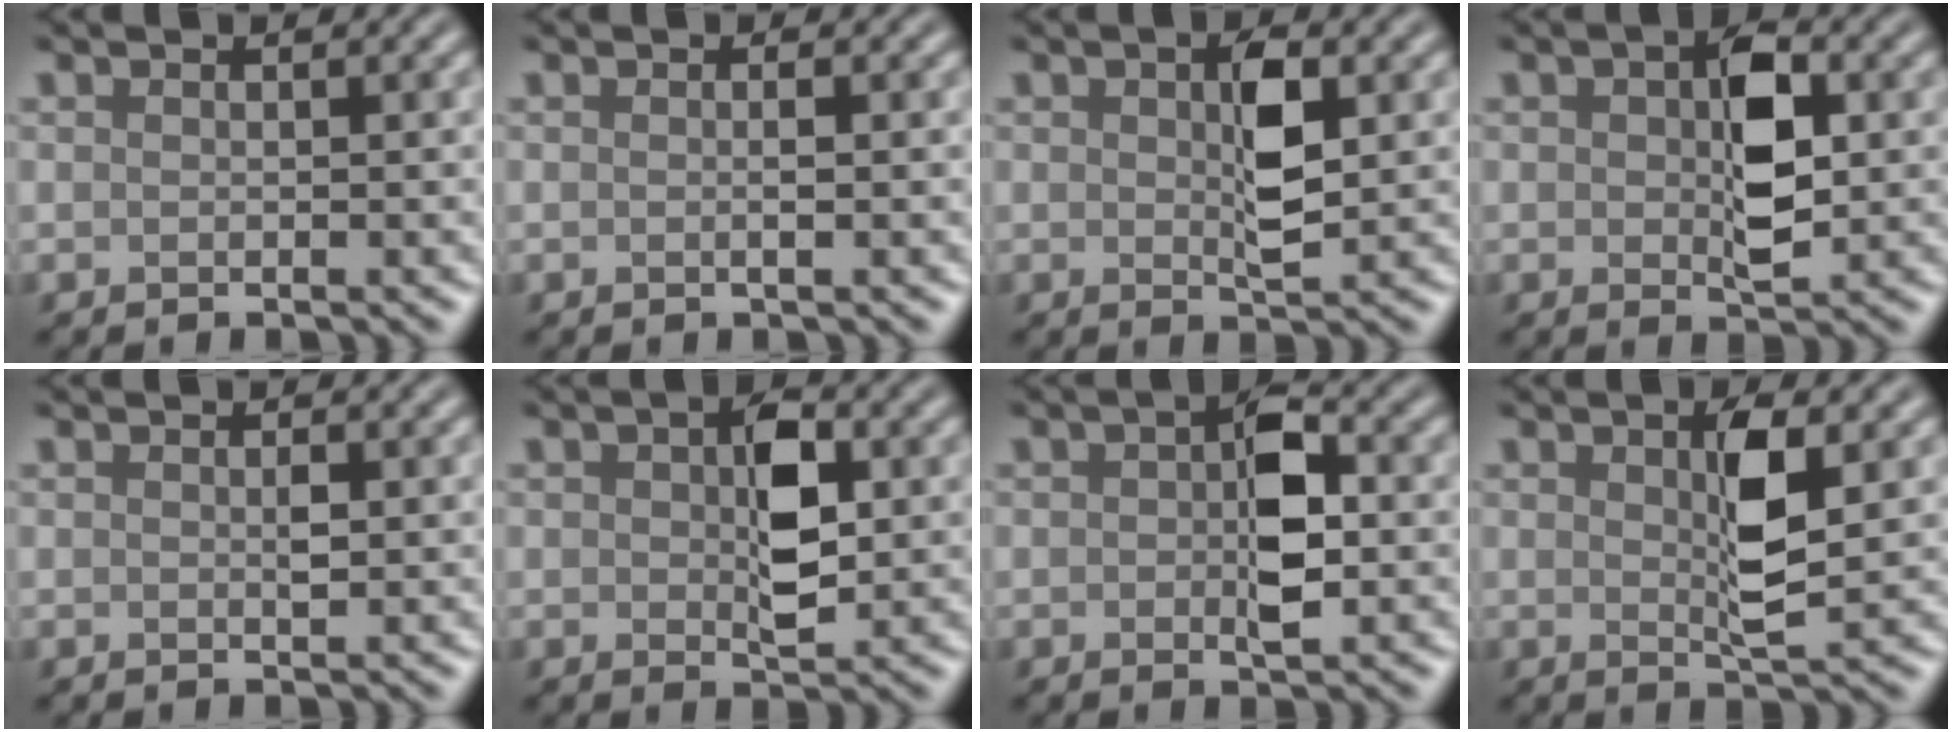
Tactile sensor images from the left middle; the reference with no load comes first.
{"total": 0.9, "force": [0.0, 0.1, 0.9], "torque": [-0.016, 0.000, -0.001]}
{"total": 3.7, "force": [0.5, 1.5, 3.3], "torque": [-0.060, -0.002, 0.010]}
{"total": 5.0, "force": [0.3, 2.5, 4.4], "torque": [-0.074, 0.000, 0.007]}
{"total": 0.8, "force": [0.1, 0.3, 0.7], "torque": [-0.013, -0.001, 0.001]}
{"total": 4.5, "force": [0.3, 2.3, 3.9], "torque": [-0.066, -0.001, 0.006]}
{"total": 4.7, "force": [0.0, 2.1, 4.2], "torque": [-0.064, 0.003, -0.002]}
{"total": 3.9, "force": [0.8, 1.0, 3.7], "torque": [-0.067, -0.004, 0.014]}